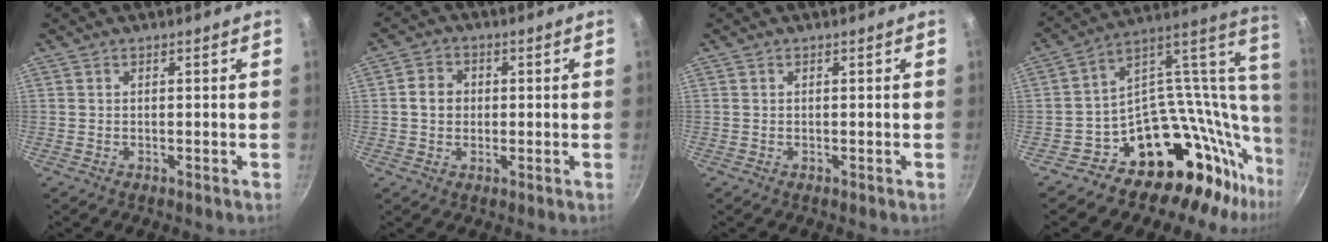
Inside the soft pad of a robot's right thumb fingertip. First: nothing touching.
{"total": 4.5, "force": [0.1, 4.0, 2.2], "torque": [-0.016, 0.009, -0.006]}
{"total": 0.0}
{"total": 21.0, "force": [1.0, 16.7, 12.8], "torque": [-0.113, -0.006, -0.012]}